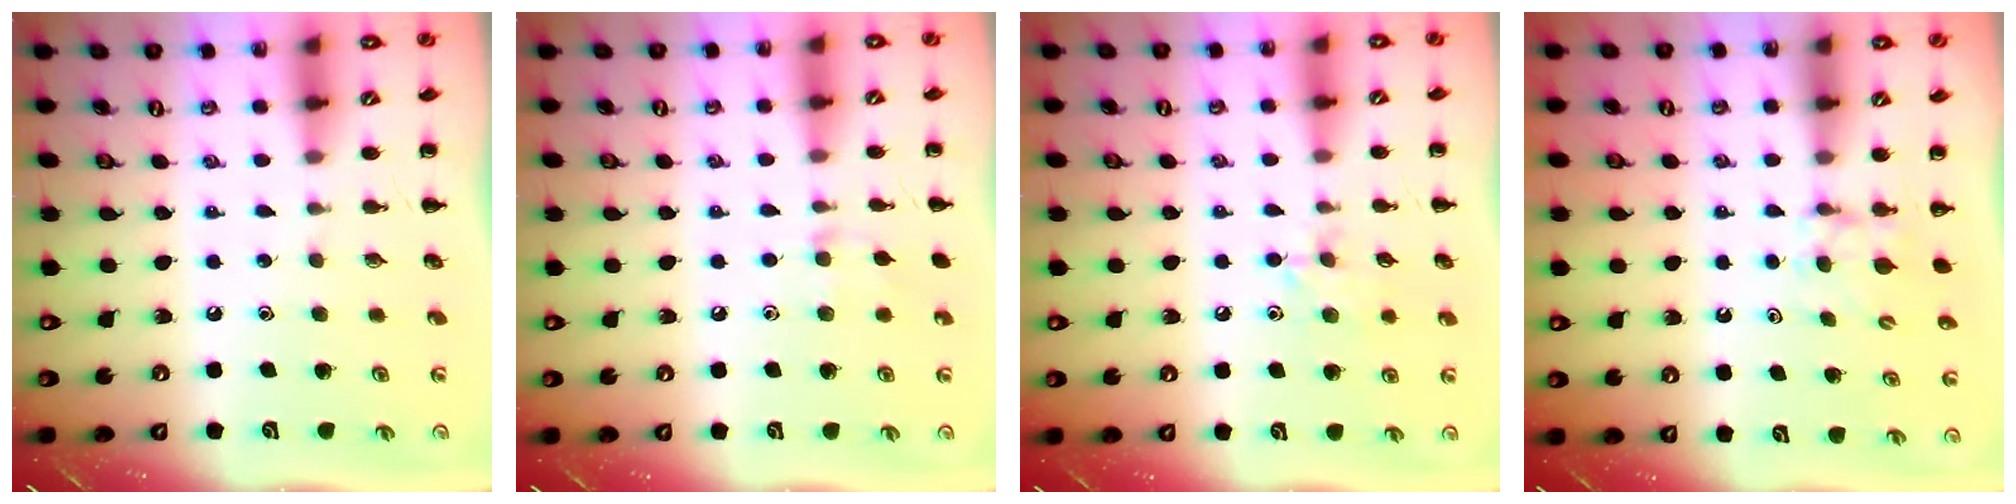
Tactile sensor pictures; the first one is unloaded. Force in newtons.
{"total": 7.1, "press": 6.8, "slide": 2.1}
{"total": 7.5, "press": 7.2, "slide": 2.0}
{"total": 4.2, "press": 4.0, "slide": 1.5}